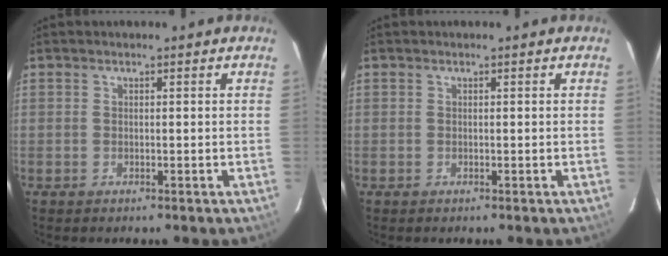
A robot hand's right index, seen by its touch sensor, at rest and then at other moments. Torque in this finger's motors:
{"motor_torque": [-0.08, -0.02, 0.01, 0.01]}